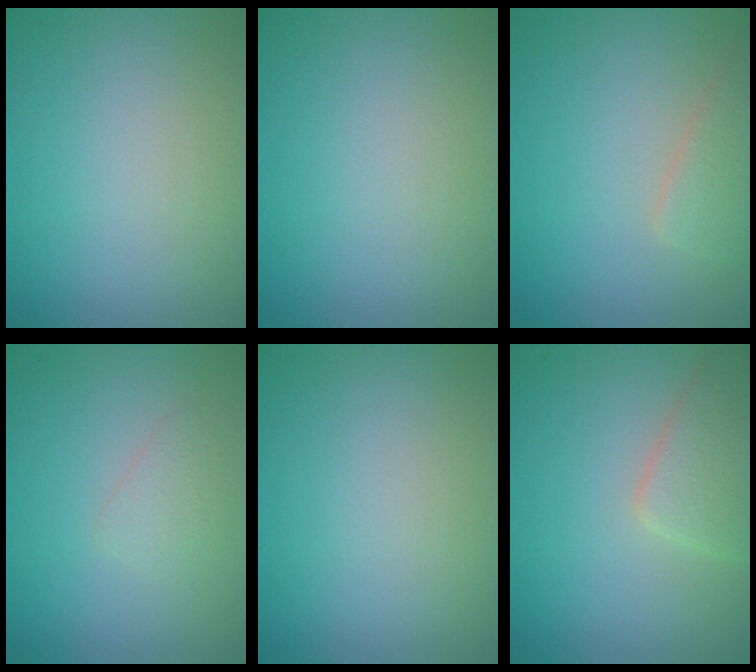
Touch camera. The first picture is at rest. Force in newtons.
{"total": 0.0}
{"total": 2.3, "press": 2.3, "slide": 0.1}
{"total": 1.3, "press": 1.3, "slide": 0.0}
{"total": 0.0}
{"total": 2.5, "press": 2.5, "slide": 0.2}